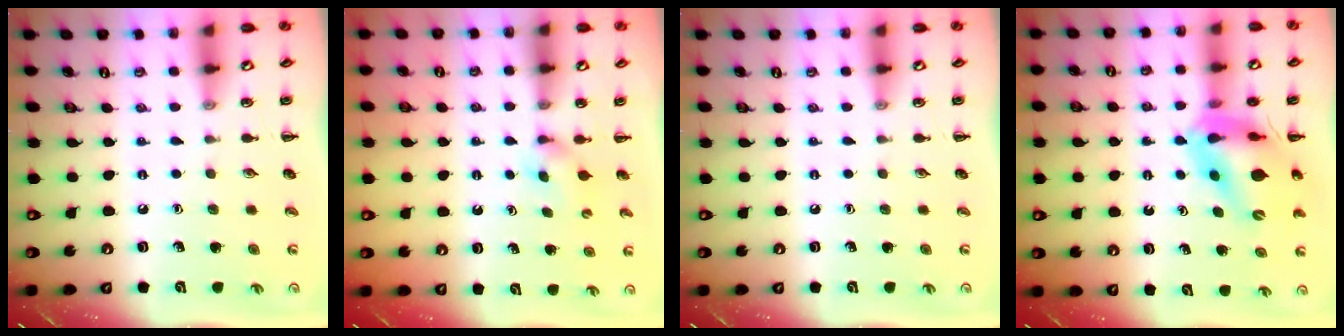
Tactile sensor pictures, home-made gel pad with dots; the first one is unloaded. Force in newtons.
{"total": 3.0, "press": 2.8, "slide": 0.9}
{"total": 0.0}
{"total": 12.6, "press": 12.0, "slide": 3.9}